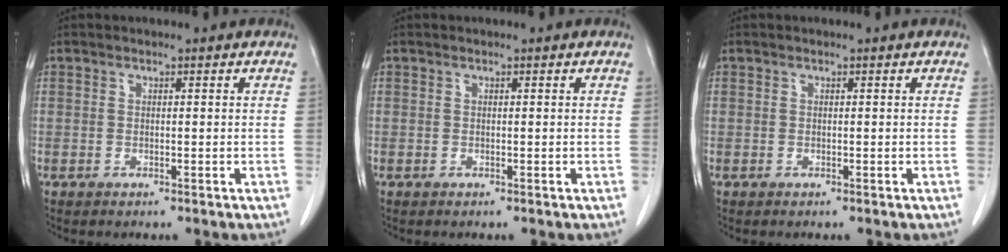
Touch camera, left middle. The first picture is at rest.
{"total": 0.0}
{"total": 0.0}